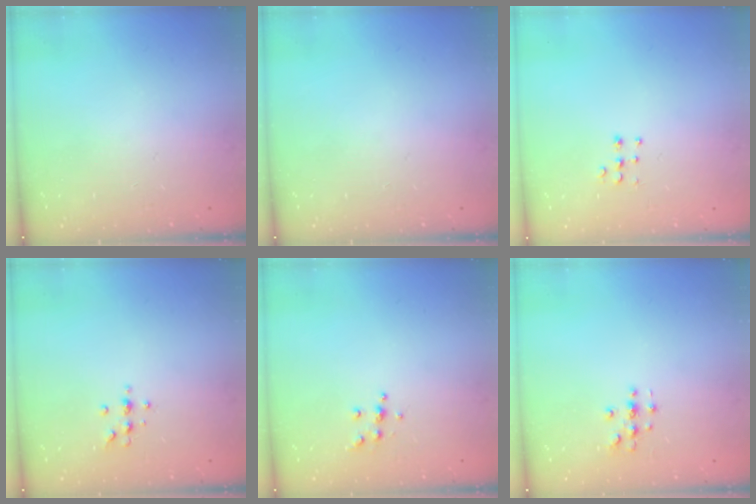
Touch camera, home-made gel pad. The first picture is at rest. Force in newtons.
{"total": 0.0}
{"total": 5.2, "press": 5.2, "slide": 0.2}
{"total": 5.7, "press": 5.5, "slide": 1.6}
{"total": 5.2, "press": 5.2, "slide": 0.6}
{"total": 2.7, "press": 2.7, "slide": 0.3}